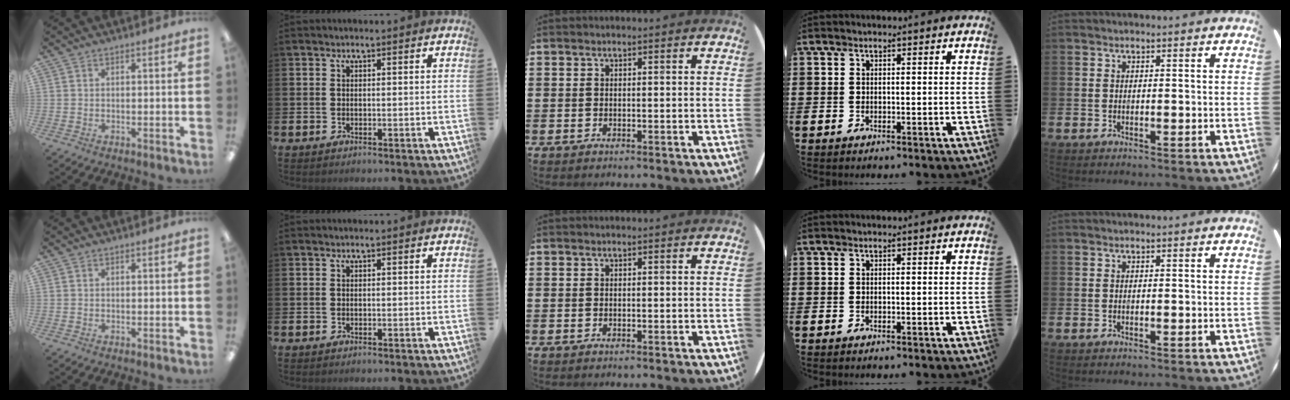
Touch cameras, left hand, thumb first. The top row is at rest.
{}